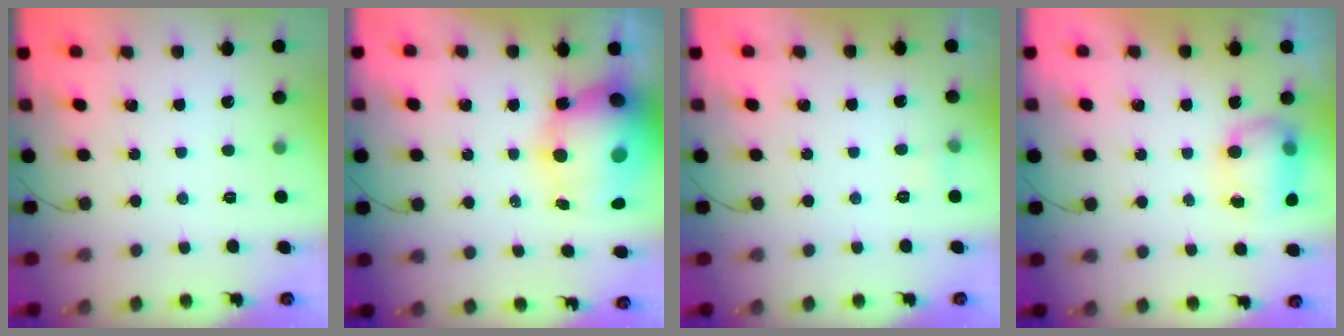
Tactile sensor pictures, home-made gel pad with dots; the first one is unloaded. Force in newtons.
{"total": 17.1, "press": 16.6, "slide": 4.3}
{"total": 3.7, "press": 3.4, "slide": 1.5}
{"total": 11.7, "press": 9.3, "slide": 7.1}